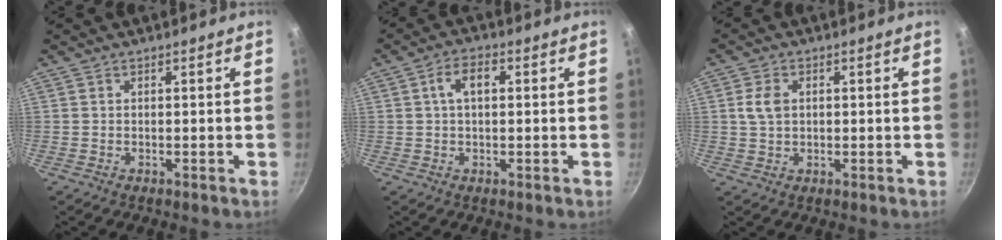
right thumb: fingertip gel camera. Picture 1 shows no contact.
{"total": 5.0, "force": [1.0, 2.8, 4.1], "torque": [-0.065, 0.013, 0.012]}
{"total": 4.4, "force": [0.7, 3.1, 3.0], "torque": [-0.050, 0.005, 0.010]}